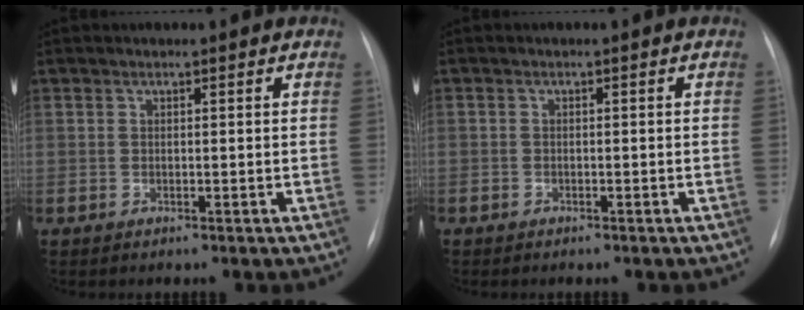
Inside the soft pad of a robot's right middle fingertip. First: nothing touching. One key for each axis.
{"total": 0.8, "fx": -0.6, "fy": 0.5, "fz": 0.1, "tx": -0.006, "ty": 0.002, "tz": -0.011}